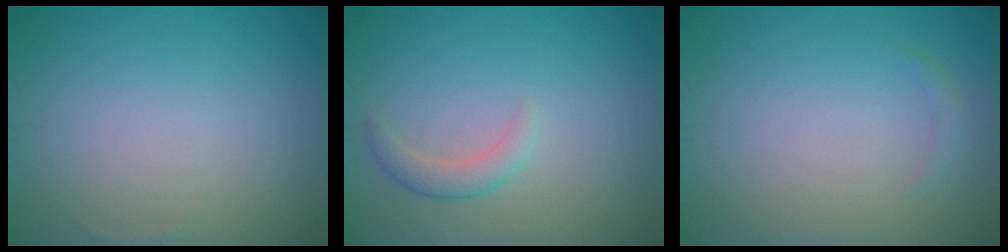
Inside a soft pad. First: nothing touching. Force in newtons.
{"total": 1.8, "press": 1.8, "slide": 0.1}
{"total": 0.7, "press": 0.7, "slide": 0.1}